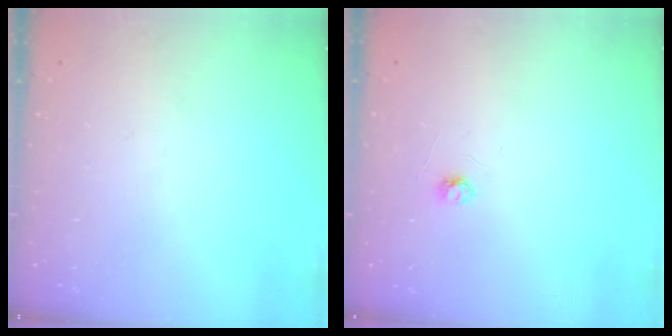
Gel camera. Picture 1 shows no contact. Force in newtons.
{"total": 2.6, "press": 2.6, "slide": 0.3}